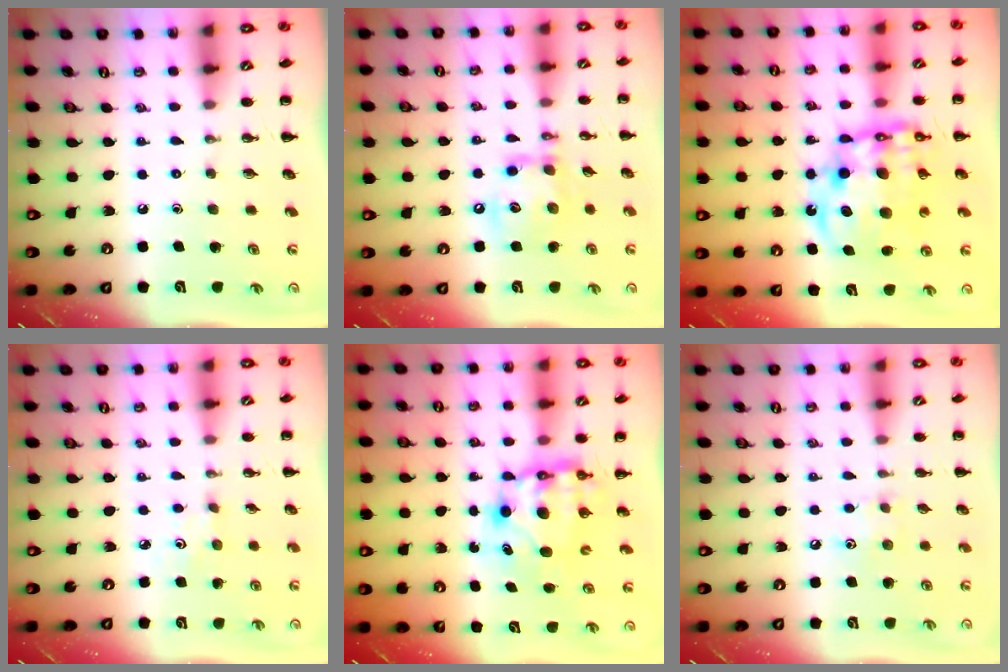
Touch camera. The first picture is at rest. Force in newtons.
{"total": 13.6, "press": 13.5, "slide": 1.2}
{"total": 16.6, "press": 16.1, "slide": 3.9}
{"total": 1.5, "press": 1.4, "slide": 0.5}
{"total": 7.3, "press": 7.0, "slide": 2.1}
{"total": 6.4, "press": 6.2, "slide": 1.6}